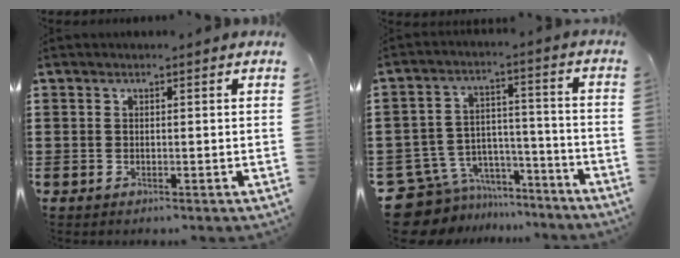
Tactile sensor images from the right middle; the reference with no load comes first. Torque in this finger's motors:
{"motor_torque": [0.38, -0.01, -0.07, -0.02]}